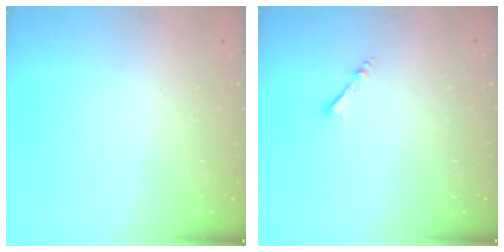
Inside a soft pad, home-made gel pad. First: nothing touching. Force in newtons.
{"total": 2.2, "press": 2.1, "slide": 0.4}